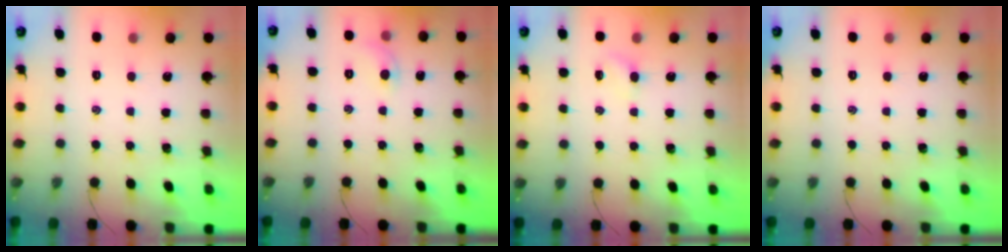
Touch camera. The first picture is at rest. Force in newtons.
{"total": 5.7, "press": 5.5, "slide": 1.5}
{"total": 1.6, "press": 1.5, "slide": 0.6}
{"total": 0.0}